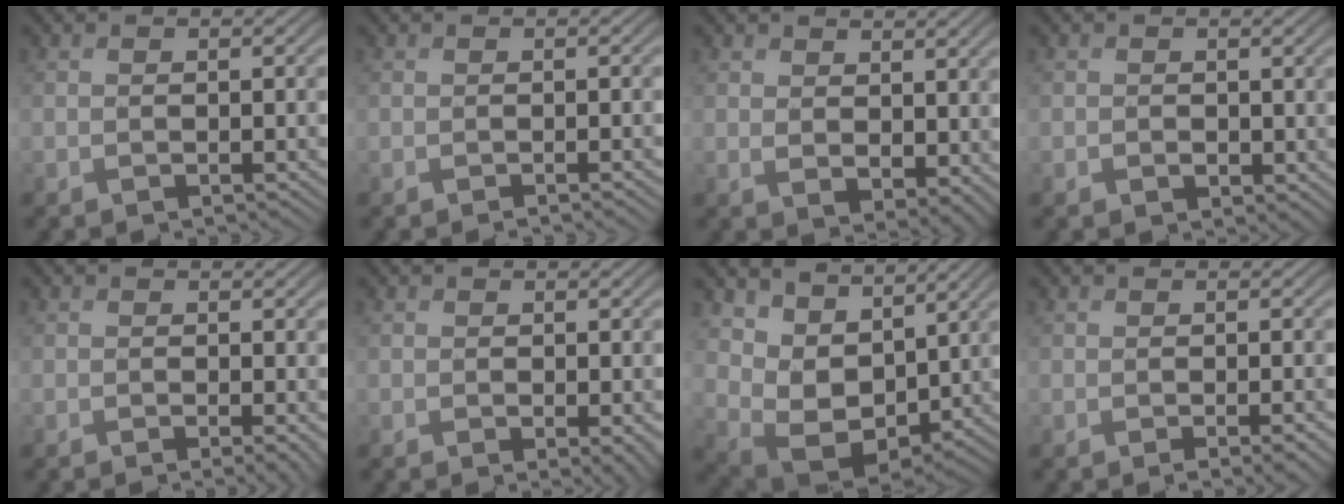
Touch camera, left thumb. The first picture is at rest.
{"total": 0.7, "force": [-0.4, -0.1, 0.5], "torque": [-0.008, 0.000, -0.010]}
{"total": 4.9, "force": [2.4, 2.8, 3.2], "torque": [-0.061, -0.011, 0.048]}
{"total": 1.2, "force": [0.1, 1.1, 0.5], "torque": [-0.014, -0.008, 0.001]}
{"total": 1.5, "force": [-0.3, 0.3, 1.4], "torque": [-0.023, -0.007, -0.008]}
{"total": 1.7, "force": [-0.3, 0.8, 1.5], "torque": [-0.024, -0.008, -0.002]}
{"total": 9.3, "force": [5.4, 5.3, 5.4], "torque": [-0.141, -0.013, 0.106]}
{"total": 1.7, "force": [-0.5, 0.2, 1.6], "torque": [-0.027, -0.002, -0.011]}